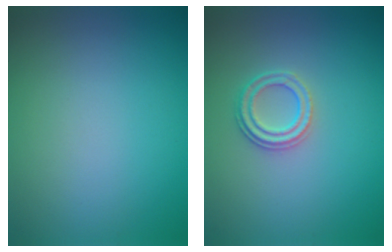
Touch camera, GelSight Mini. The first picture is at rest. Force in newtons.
{"total": 2.3, "press": 2.2, "slide": 0.8}